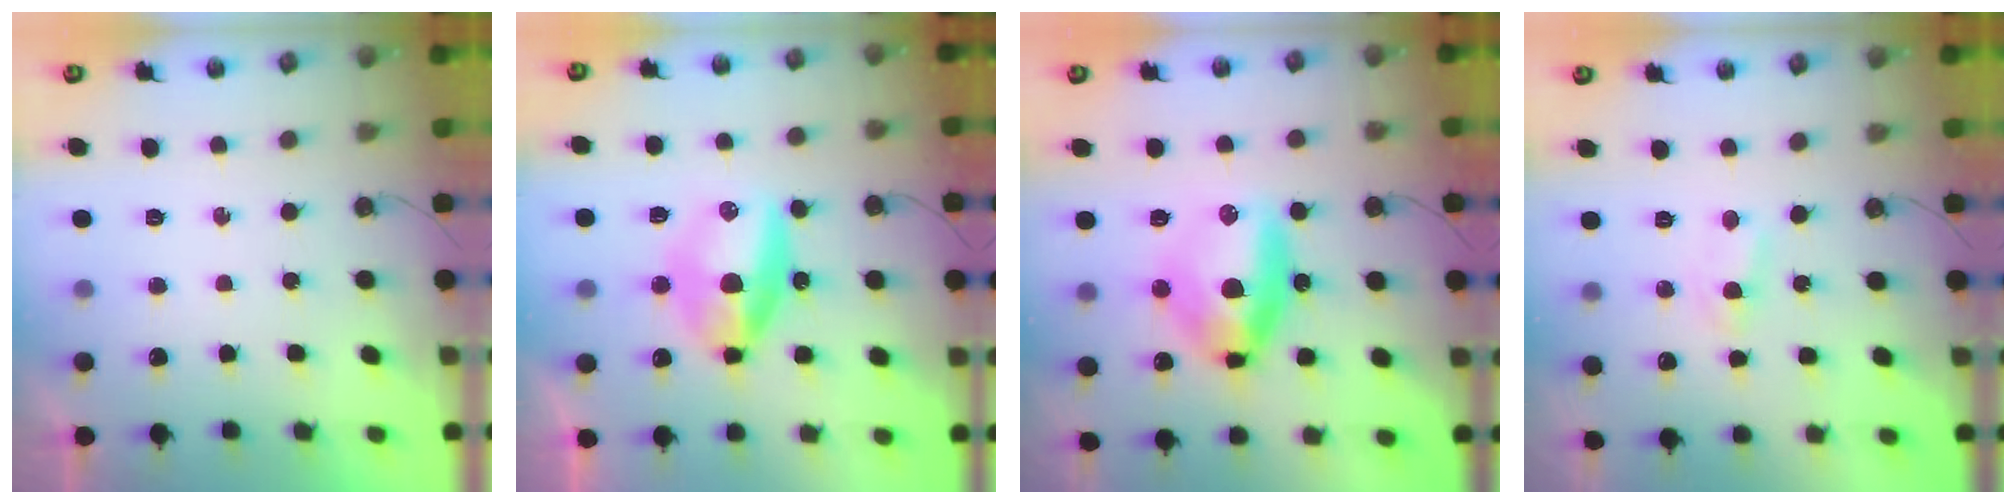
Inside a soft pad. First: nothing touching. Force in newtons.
{"total": 10.1, "press": 10.0, "slide": 0.8}
{"total": 14.1, "press": 13.9, "slide": 1.9}
{"total": 2.2, "press": 2.2, "slide": 0.3}